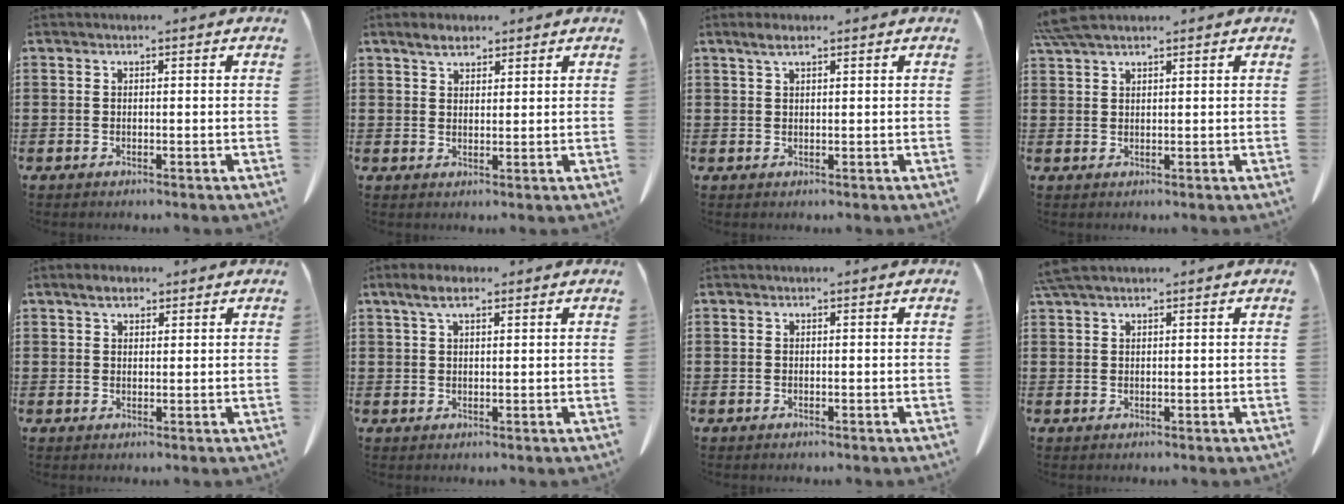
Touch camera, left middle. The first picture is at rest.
{"total": 3.1, "force": [2.5, 1.3, 1.3], "torque": [-0.023, 0.001, 0.047]}
{"total": 2.0, "force": [1.2, 0.5, 1.6], "torque": [-0.033, 0.003, 0.022]}
{"total": 3.8, "force": [3.2, 0.5, 2.1], "torque": [-0.050, 0.000, 0.061]}
{"total": 2.6, "force": [2.0, 1.2, 1.3], "torque": [-0.023, 0.002, 0.036]}
{"total": 4.0, "force": [2.3, 1.4, 3.0], "torque": [-0.064, 0.004, 0.042]}
{"total": 0.0}
{"total": 2.2, "force": [1.7, 0.2, 1.4], "torque": [-0.031, -0.001, 0.033]}